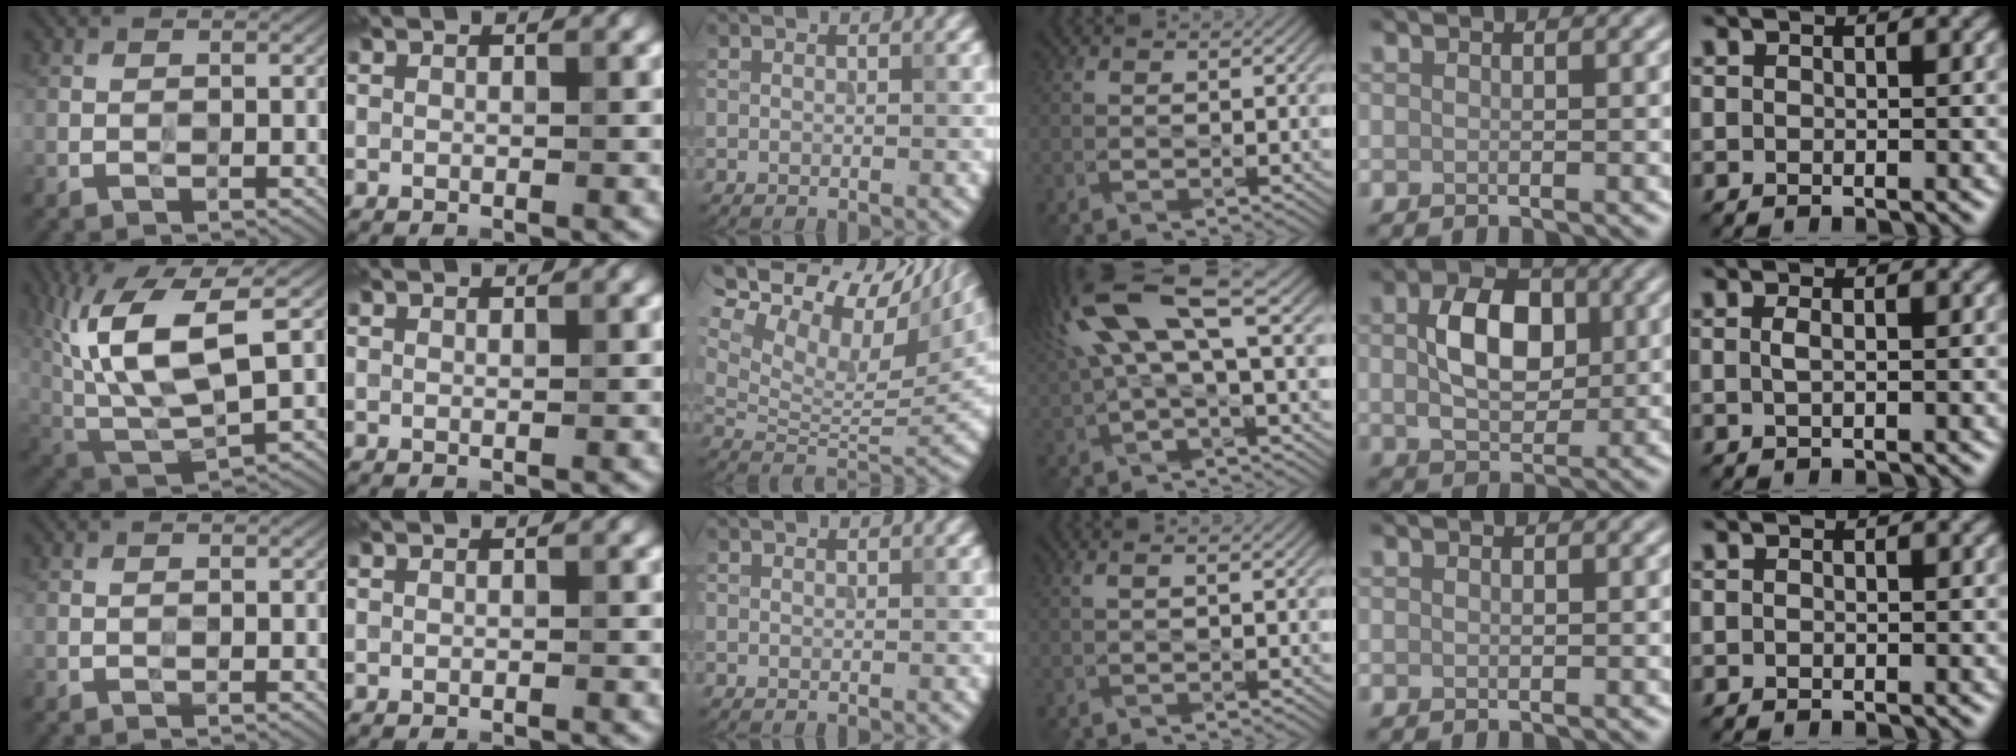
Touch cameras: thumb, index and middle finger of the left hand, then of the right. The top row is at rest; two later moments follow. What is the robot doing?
{"motion": "wipe", "object": "glasses"}